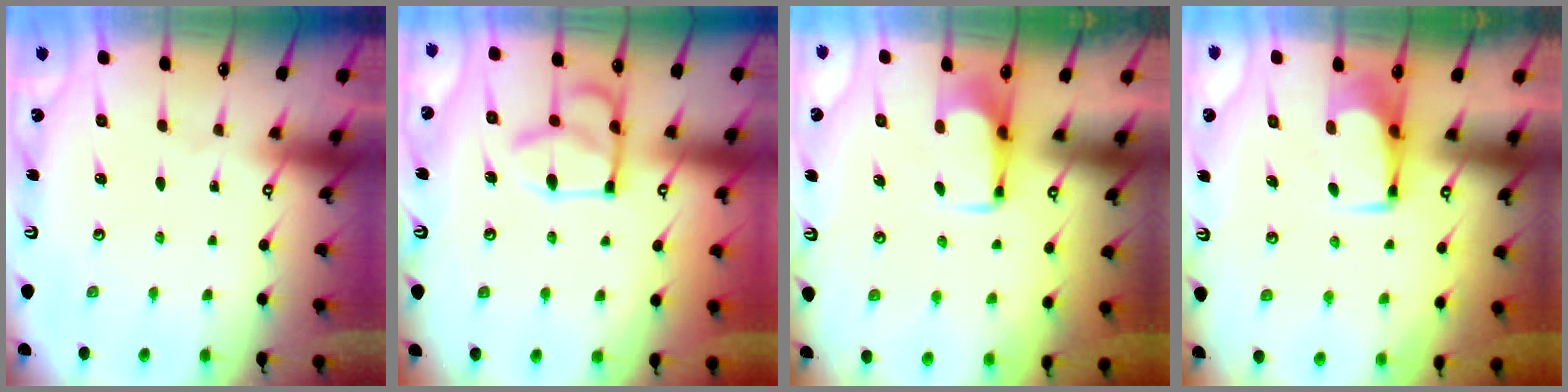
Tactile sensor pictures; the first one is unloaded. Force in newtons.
{"total": 12.9, "press": 12.8, "slide": 0.8}
{"total": 2.1, "press": 2.1, "slide": 0.4}
{"total": 0.0}